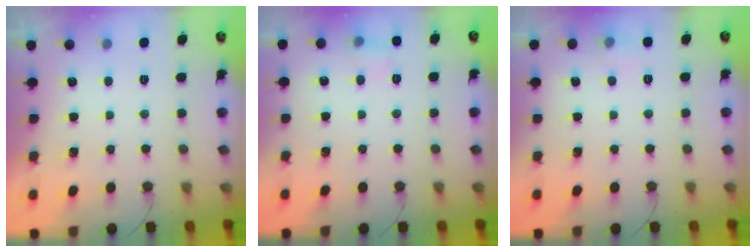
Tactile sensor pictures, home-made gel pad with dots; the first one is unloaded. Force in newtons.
{"total": 5.2, "press": 4.9, "slide": 1.5}
{"total": 5.3, "press": 5.0, "slide": 1.7}